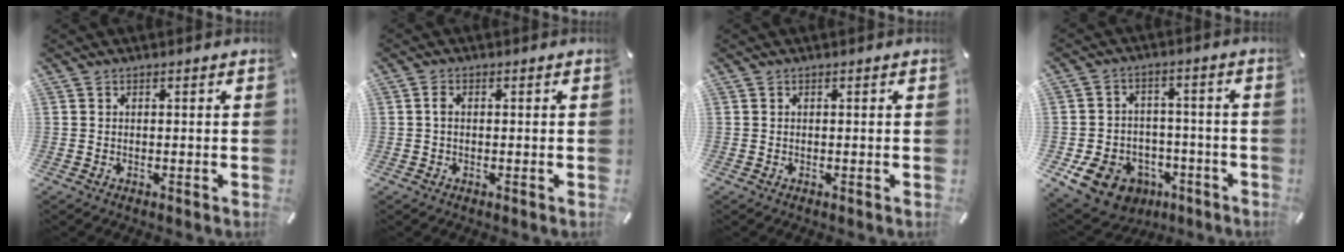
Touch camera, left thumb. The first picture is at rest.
{"total": 1.6, "force": [0.1, 0.9, 1.3], "torque": [-0.027, 0.004, 0.000]}
{"total": 0.0}
{"total": 11.3, "force": [-5.6, 8.8, 4.5], "torque": [-0.087, 0.043, -0.091]}